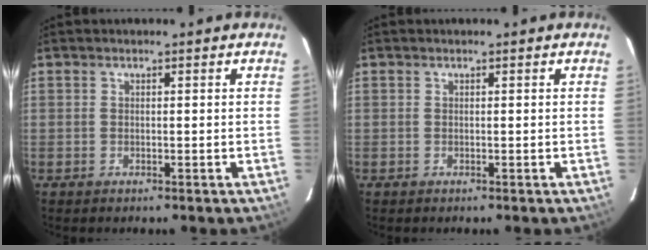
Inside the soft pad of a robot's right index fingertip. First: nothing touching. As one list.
[{"total": 0.0}]